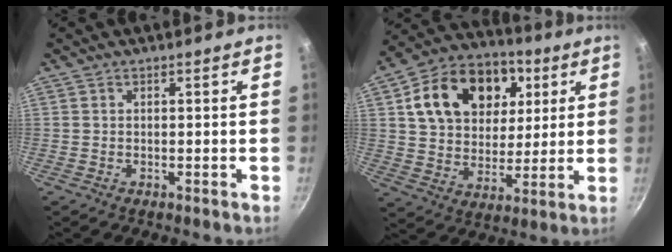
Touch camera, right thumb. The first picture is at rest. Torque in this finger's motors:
{"motor_torque": [0.95, 1.15, 0.28, -0.11, 0.12]}